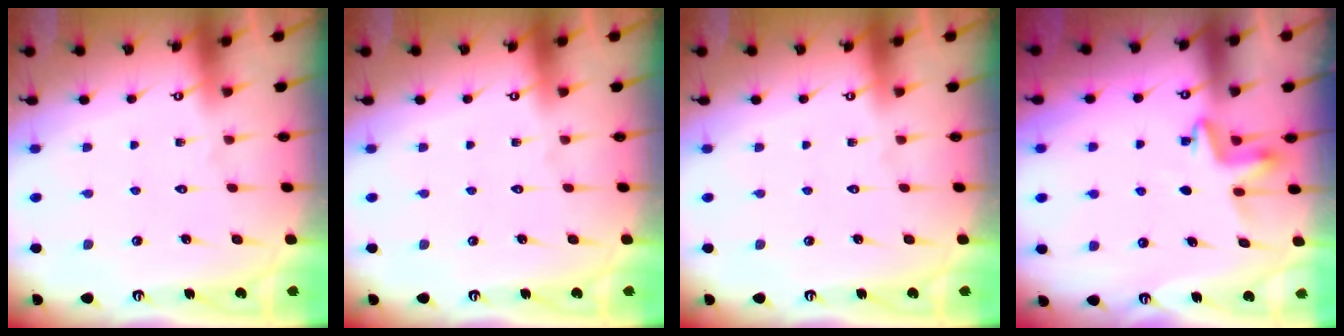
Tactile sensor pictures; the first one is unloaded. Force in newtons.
{"total": 0.0}
{"total": 0.0}
{"total": 4.3, "press": 4.3, "slide": 0.4}